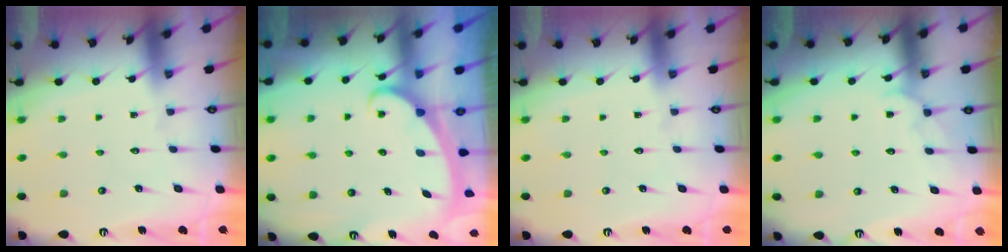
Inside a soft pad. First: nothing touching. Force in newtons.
{"total": 2.3, "press": 2.3, "slide": 0.3}
{"total": 0.0}
{"total": 3.8, "press": 3.8, "slide": 0.3}